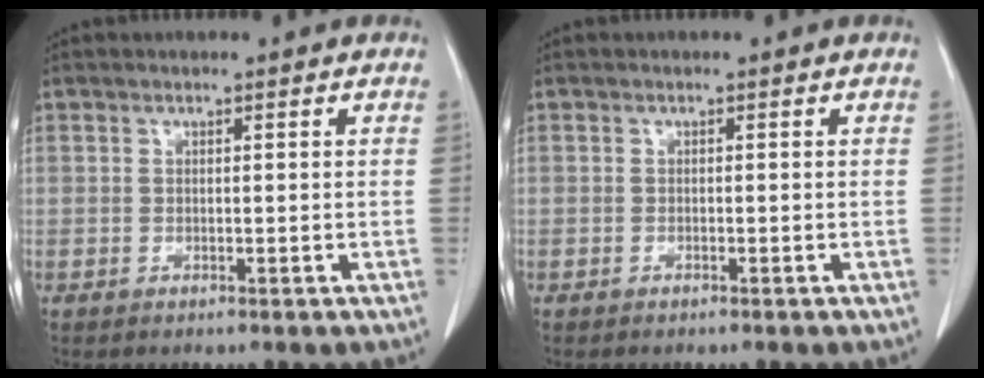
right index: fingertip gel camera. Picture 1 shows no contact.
{"total": 0.0}